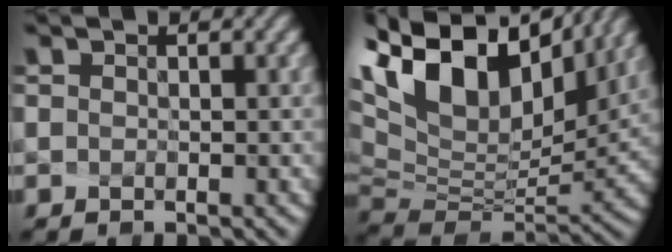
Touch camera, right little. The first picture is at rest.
{"total": 15.1, "force": [8.0, 8.4, 9.8], "torque": [-0.223, 0.027, 0.165]}